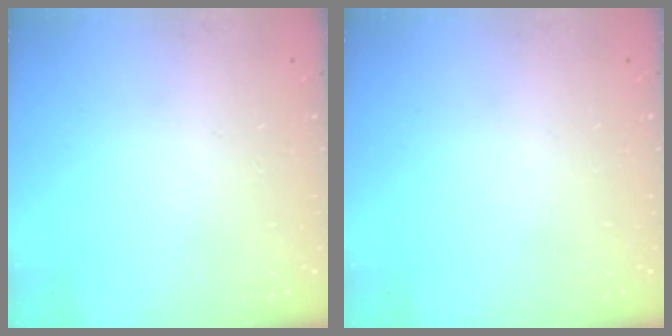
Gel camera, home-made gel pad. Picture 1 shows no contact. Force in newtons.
{"total": 0.0}